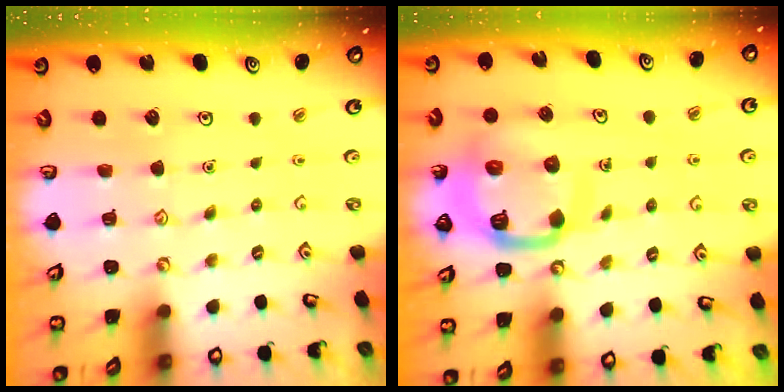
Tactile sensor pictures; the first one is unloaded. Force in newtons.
{"total": 11.5, "press": 11.5, "slide": 1.1}